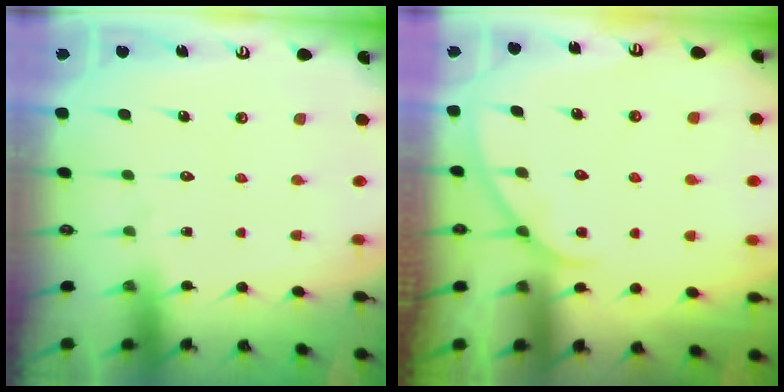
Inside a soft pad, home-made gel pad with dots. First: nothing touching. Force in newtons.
{"total": 3.3, "press": 3.3, "slide": 0.4}